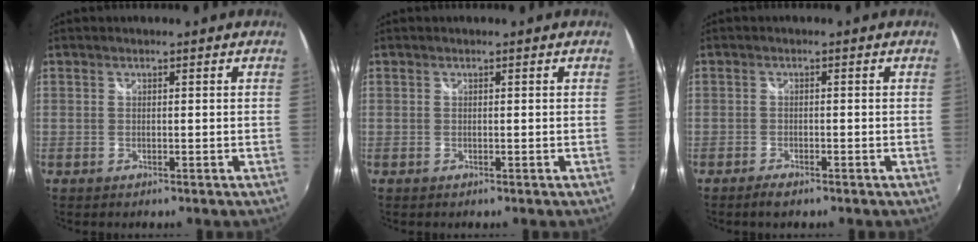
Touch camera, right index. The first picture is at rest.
{"total": 0.0}
{"total": 2.3, "force": [-1.8, 0.7, 1.2], "torque": [-0.031, -0.006, -0.037]}